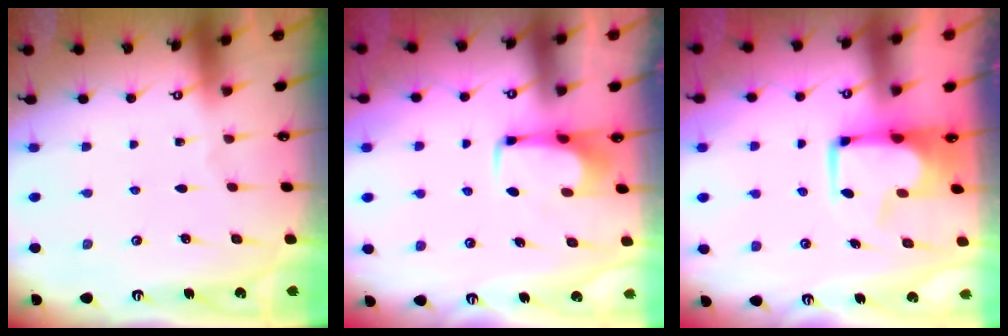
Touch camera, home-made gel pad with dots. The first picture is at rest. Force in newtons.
{"total": 1.6, "press": 1.5, "slide": 0.5}
{"total": 3.8, "press": 3.7, "slide": 0.7}